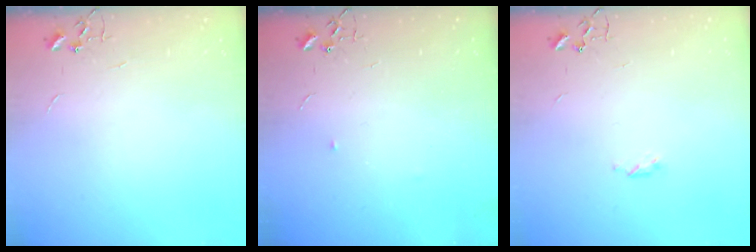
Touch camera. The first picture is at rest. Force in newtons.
{"total": 2.8, "press": 2.8, "slide": 0.4}
{"total": 3.5, "press": 3.4, "slide": 0.5}